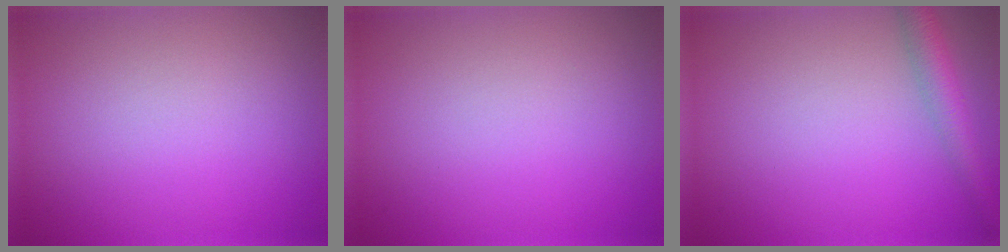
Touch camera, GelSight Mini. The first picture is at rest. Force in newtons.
{"total": 0.0}
{"total": 3.0, "press": 3.0, "slide": 0.1}